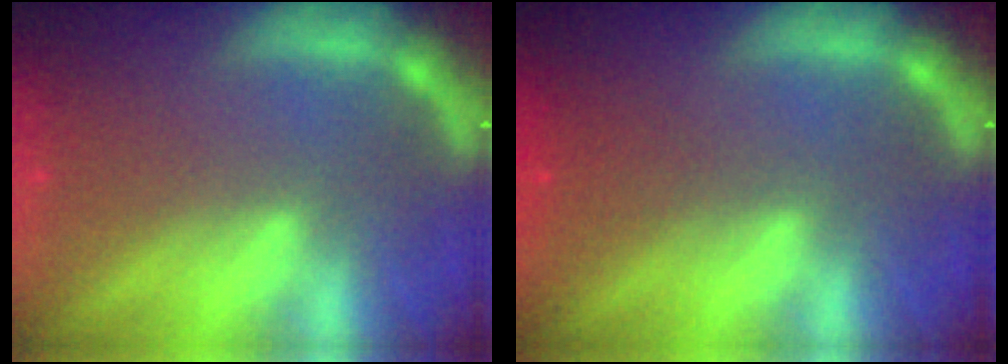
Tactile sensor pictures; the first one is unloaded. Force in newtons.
{"total": 1.5}